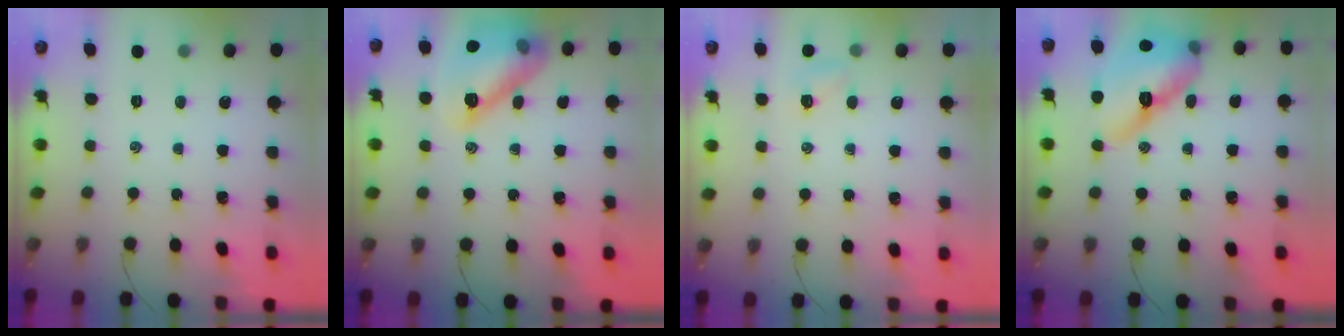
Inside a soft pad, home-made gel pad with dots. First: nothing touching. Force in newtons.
{"total": 14.7, "press": 14.7, "slide": 0.9}
{"total": 4.3, "press": 4.1, "slide": 1.3}
{"total": 15.0, "press": 14.4, "slide": 4.2}